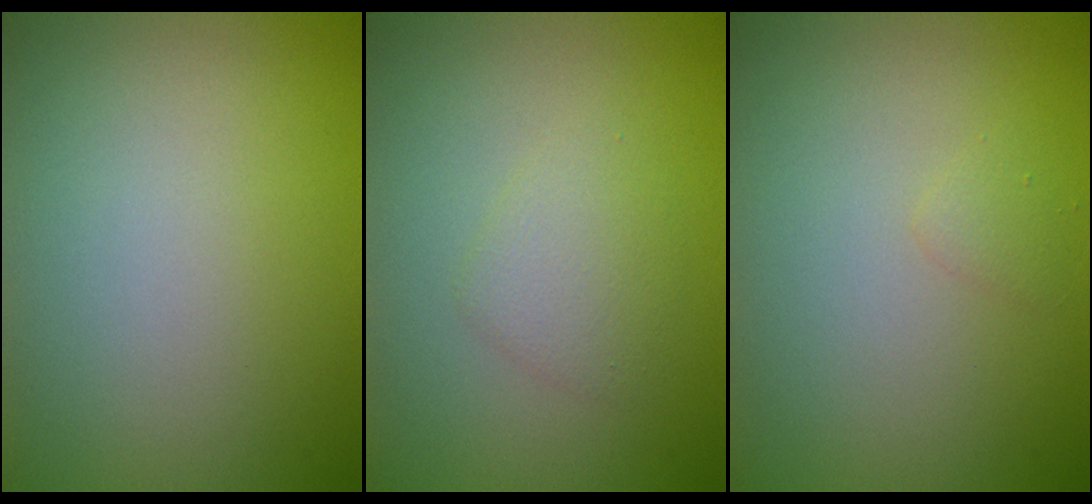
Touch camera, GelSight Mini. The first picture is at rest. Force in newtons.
{"total": 2.0, "press": 2.0, "slide": 0.1}
{"total": 0.7, "press": 0.7, "slide": 0.1}